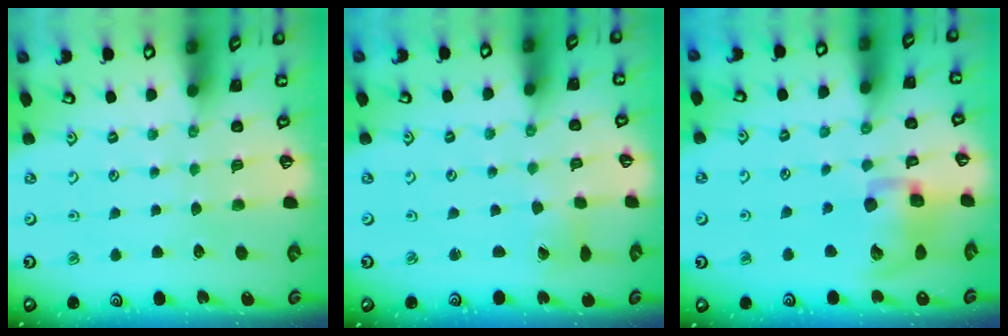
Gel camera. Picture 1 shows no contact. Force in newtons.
{"total": 1.9, "press": 1.8, "slide": 0.7}
{"total": 14.3, "press": 14.2, "slide": 2.3}